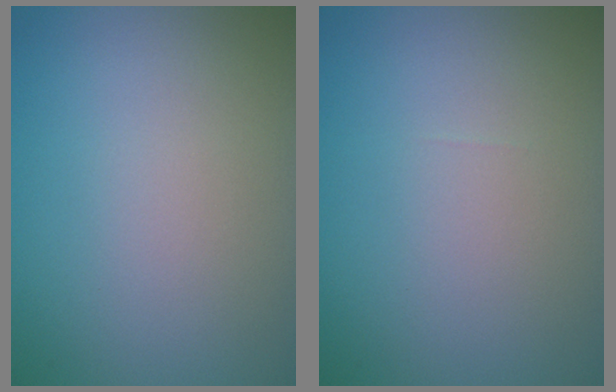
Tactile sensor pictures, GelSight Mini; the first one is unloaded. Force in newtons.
{"total": 0.0}